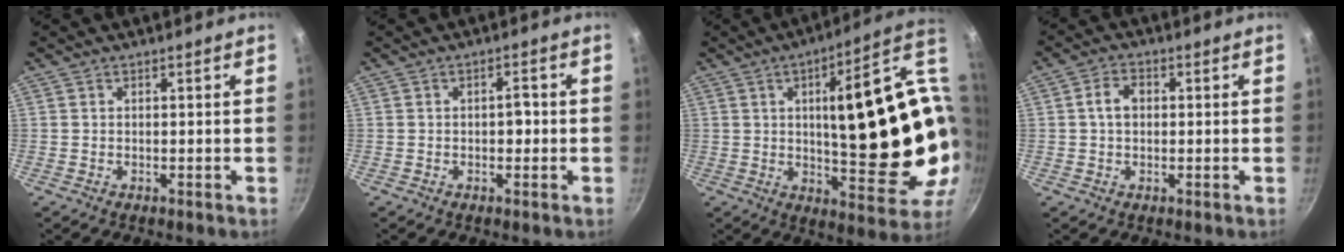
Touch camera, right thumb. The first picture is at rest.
{"total": 2.4, "force": [-0.3, 1.4, 1.9], "torque": [-0.018, 0.010, -0.004]}
{"total": 26.9, "force": [3.3, 9.2, 25.0], "torque": [-0.318, -0.015, 0.066]}
{"total": 4.0, "force": [0.3, 2.9, 2.8], "torque": [-0.039, 0.013, 0.000]}